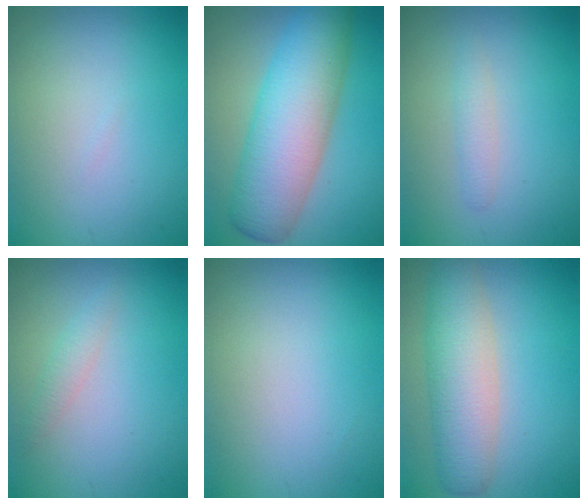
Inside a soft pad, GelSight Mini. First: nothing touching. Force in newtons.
{"total": 9.8, "press": 9.8, "slide": 0.3}
{"total": 1.3, "press": 1.3, "slide": 0.1}
{"total": 1.2, "press": 1.2, "slide": 0.0}
{"total": 0.0}
{"total": 6.1, "press": 6.1, "slide": 0.0}